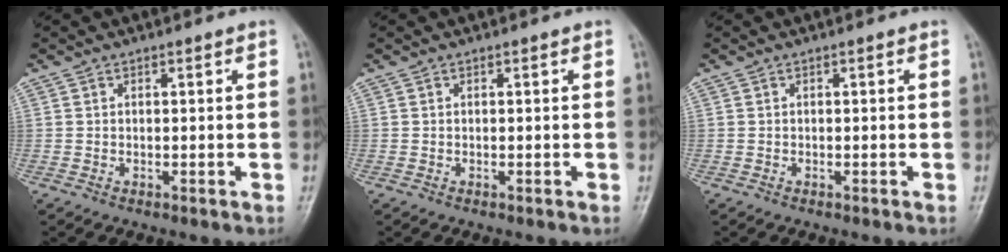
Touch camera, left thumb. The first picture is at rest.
{"total": 0.0}
{"total": 0.0}